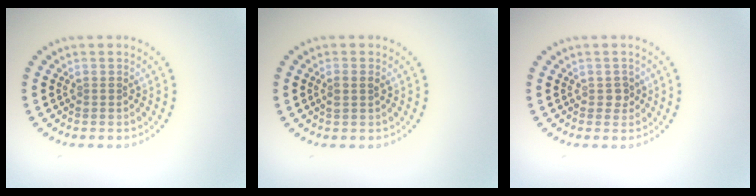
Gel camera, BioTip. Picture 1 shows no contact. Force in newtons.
{"total": 1.1, "press": 1.0, "slide": 0.4}
{"total": 0.9, "press": 0.8, "slide": 0.3}